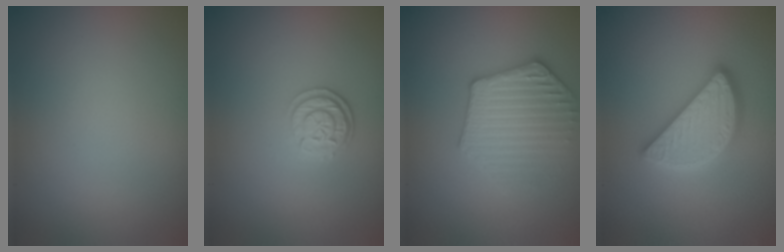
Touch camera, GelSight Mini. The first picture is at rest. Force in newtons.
{"total": 2.8, "press": 2.3, "slide": 1.6}
{"total": 3.6, "press": 3.5, "slide": 0.7}
{"total": 4.7, "press": 4.7, "slide": 0.3}